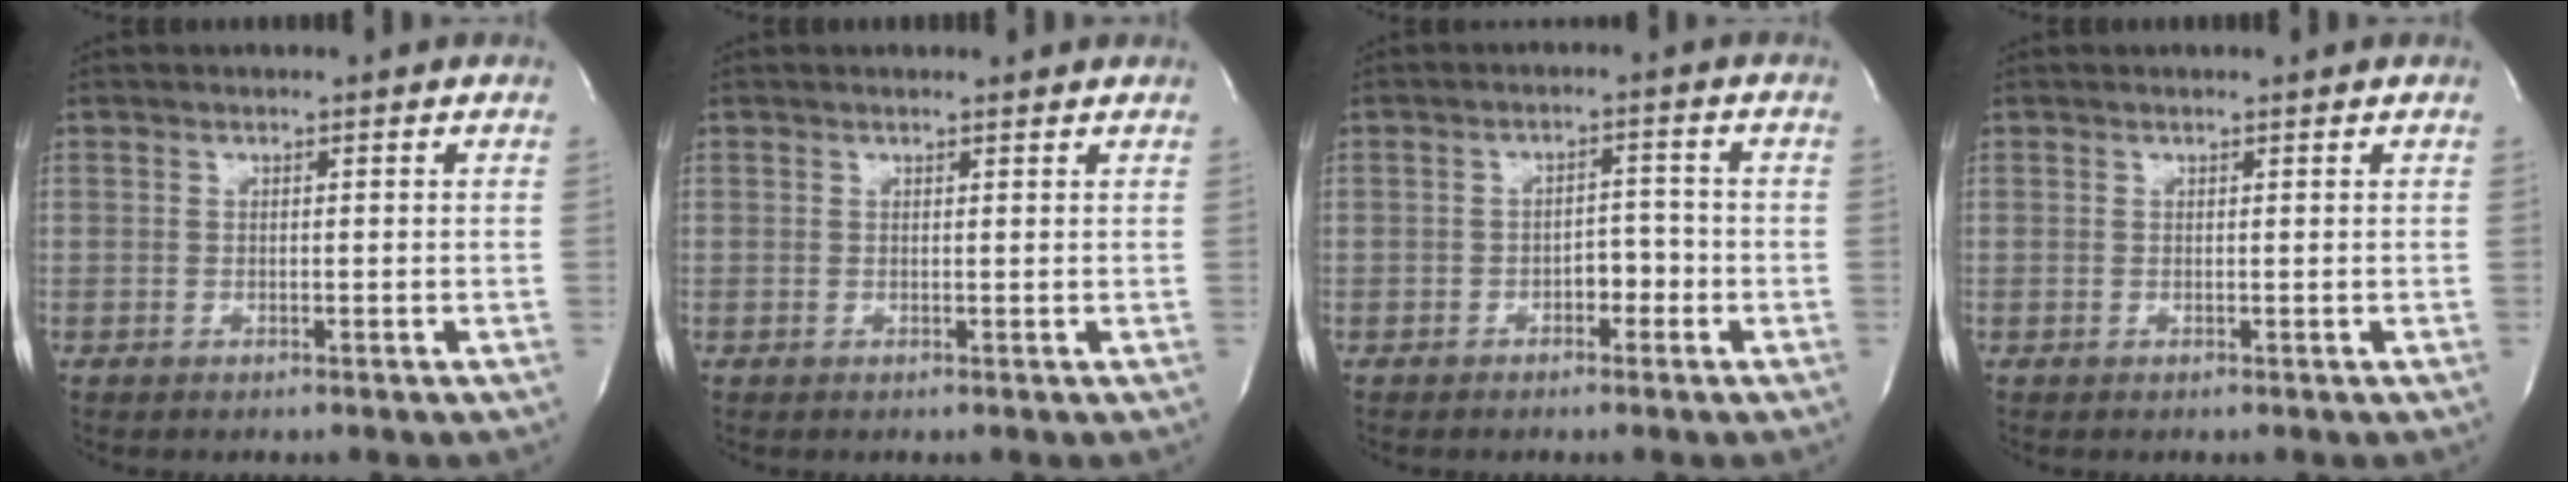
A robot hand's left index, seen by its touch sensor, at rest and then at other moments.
{"total": 1.6, "force": [1.6, 0.3, 0.3], "torque": [-0.014, 0.003, 0.018]}
{"total": 3.0, "force": [-1.4, 1.5, 2.1], "torque": [-0.026, 0.009, -0.024]}
{"total": 0.6, "force": [0.5, -0.1, 0.2], "torque": [-0.008, 0.001, 0.011]}